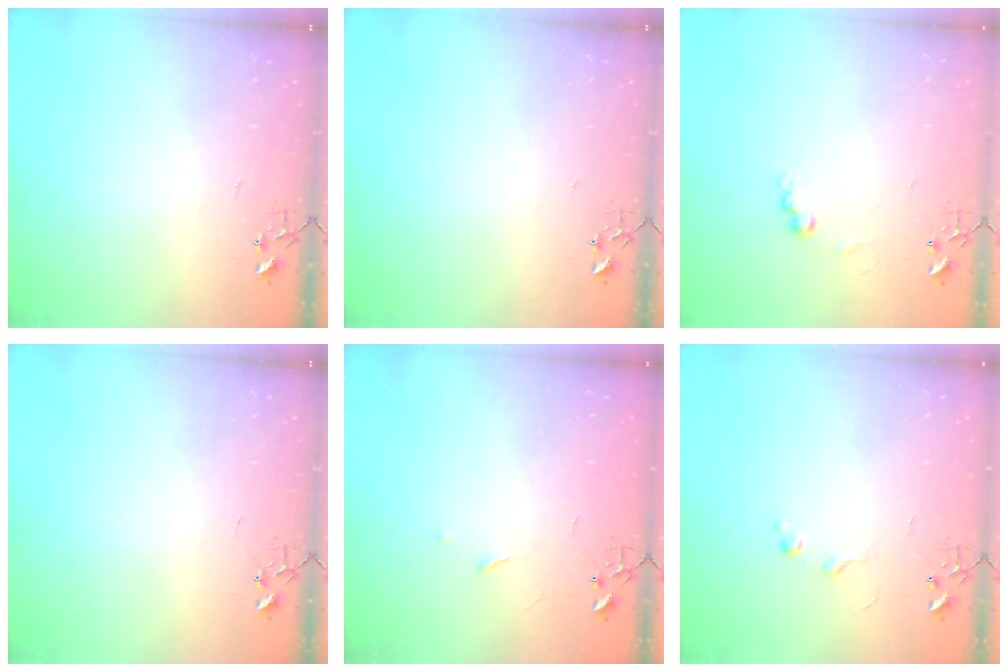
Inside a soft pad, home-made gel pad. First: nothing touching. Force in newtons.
{"total": 0.0}
{"total": 6.6, "press": 6.5, "slide": 0.9}
{"total": 0.0}
{"total": 2.9, "press": 2.8, "slide": 0.5}
{"total": 6.8, "press": 6.7, "slide": 0.8}